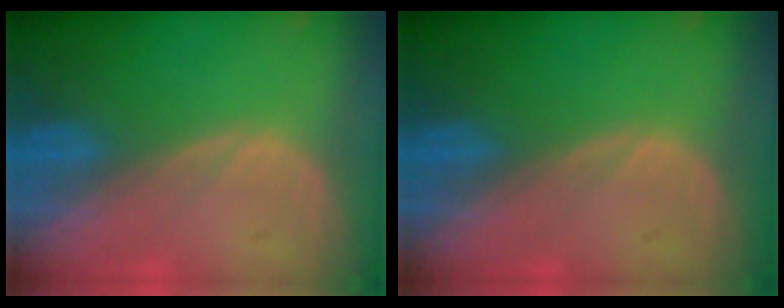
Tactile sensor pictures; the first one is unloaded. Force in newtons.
{"total": 0.0}